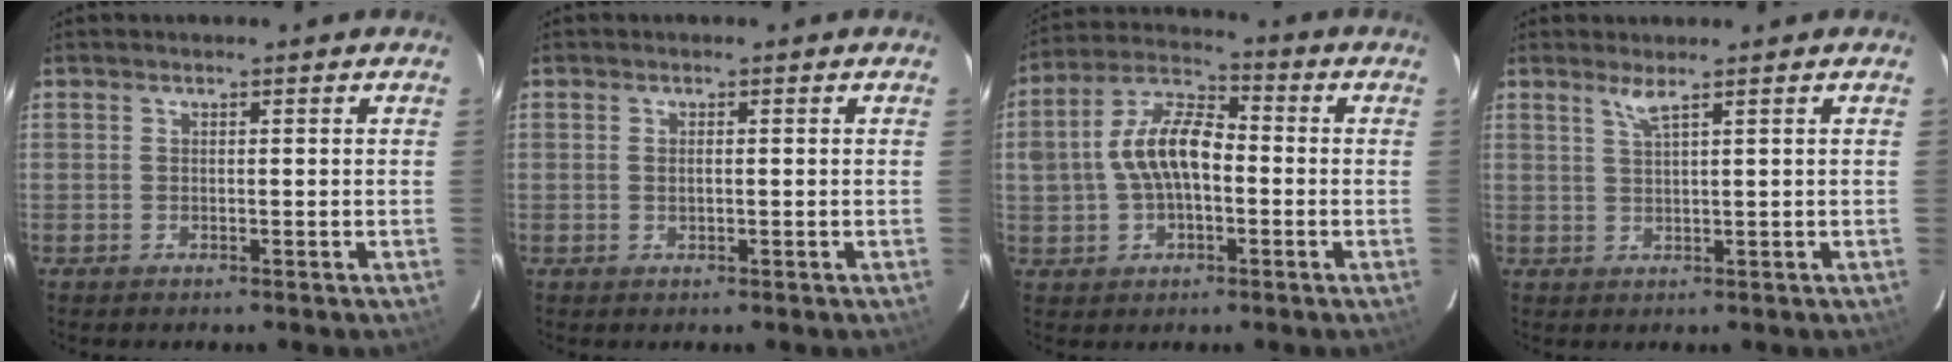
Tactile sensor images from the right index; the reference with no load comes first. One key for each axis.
{"total": 1.1, "fx": 0.0, "fy": 0.4, "fz": 1.0, "tx": -0.020, "ty": 0.002, "tz": 0.000}
{"total": 11.4, "fx": -0.7, "fy": 6.5, "fz": 9.4, "tx": -0.192, "ty": 0.025, "tz": -0.012}
{"total": 2.0, "fx": 1.4, "fy": -0.5, "fz": 1.4, "tx": -0.029, "ty": -0.005, "tz": 0.029}